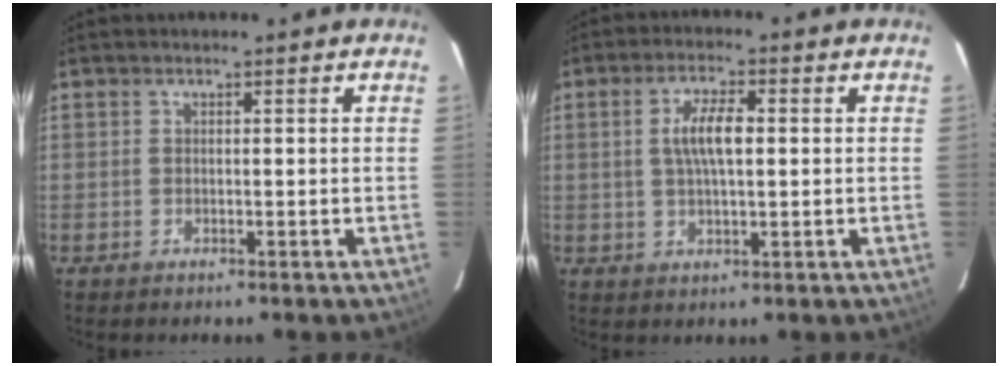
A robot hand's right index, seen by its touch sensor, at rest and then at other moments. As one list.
[{"total": 6.2, "force": [0.8, 2.0, 5.8], "torque": [-0.111, 0.008, 0.018]}]